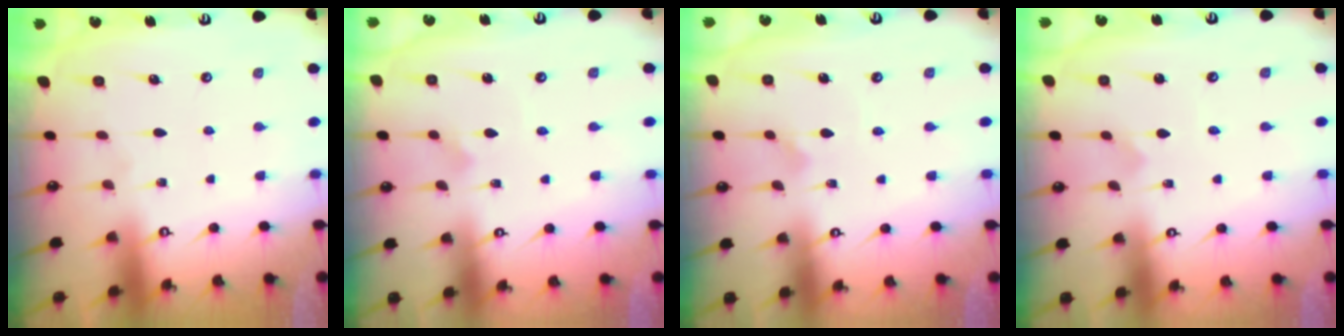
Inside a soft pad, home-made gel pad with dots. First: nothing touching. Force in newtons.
{"total": 2.4, "press": 2.4, "slide": 0.2}
{"total": 3.0, "press": 3.0, "slide": 0.3}
{"total": 0.0}